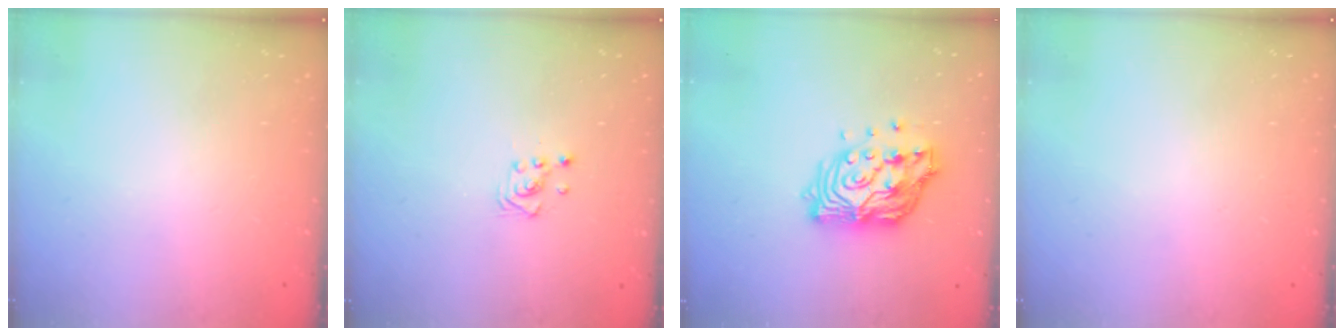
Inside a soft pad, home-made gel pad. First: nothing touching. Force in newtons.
{"total": 2.8, "press": 2.8, "slide": 0.3}
{"total": 14.1, "press": 14.0, "slide": 1.3}
{"total": 0.0}